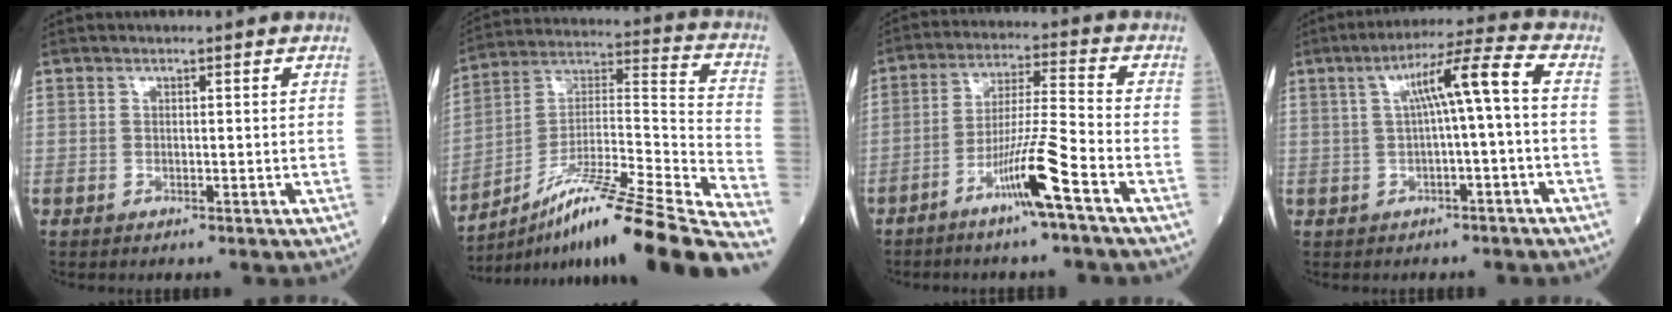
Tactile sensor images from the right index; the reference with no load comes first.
{"total": 26.4, "force": [-20.0, -0.5, 17.1], "torque": [-0.214, 0.002, -0.333]}
{"total": 9.1, "force": [-5.0, -1.1, 7.6], "torque": [-0.145, -0.006, -0.093]}
{"total": 7.6, "force": [0.4, -0.3, 7.6], "torque": [-0.123, 0.026, 0.007]}